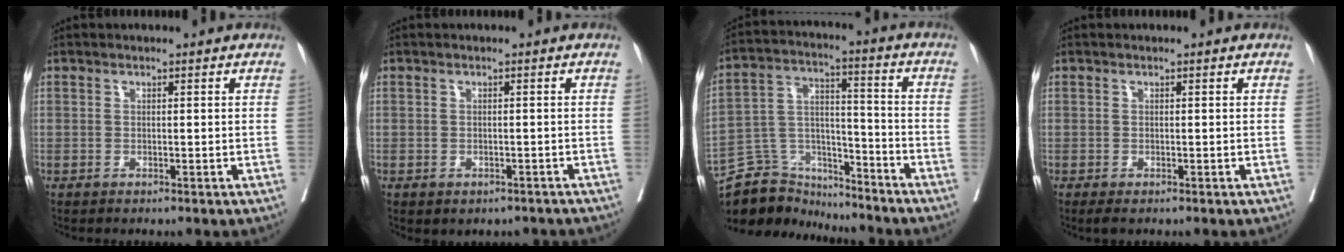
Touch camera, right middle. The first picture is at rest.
{"total": 3.8, "force": [-2.9, 2.0, 1.4], "torque": [-0.017, 0.012, -0.028]}
{"total": 12.7, "force": [-11.9, 4.2, 0.9], "torque": [-0.020, 0.055, -0.209]}
{"total": 1.0, "force": [-0.5, 0.5, 0.7], "torque": [-0.010, -0.003, -0.004]}